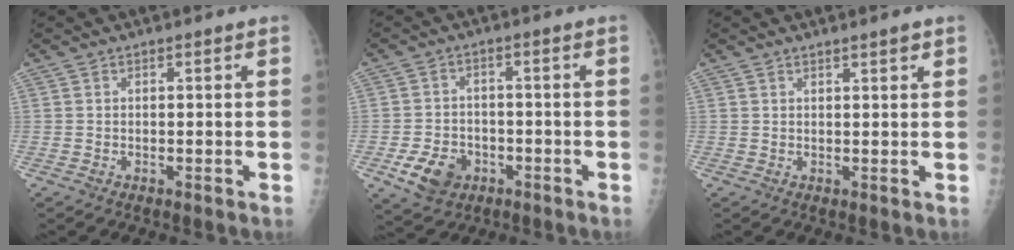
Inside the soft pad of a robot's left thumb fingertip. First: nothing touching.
{"total": 7.6, "force": [-3.3, 5.7, 3.7], "torque": [-0.053, 0.014, -0.051]}
{"total": 1.4, "force": [1.1, 0.2, 0.9], "torque": [-0.011, -0.006, 0.017]}